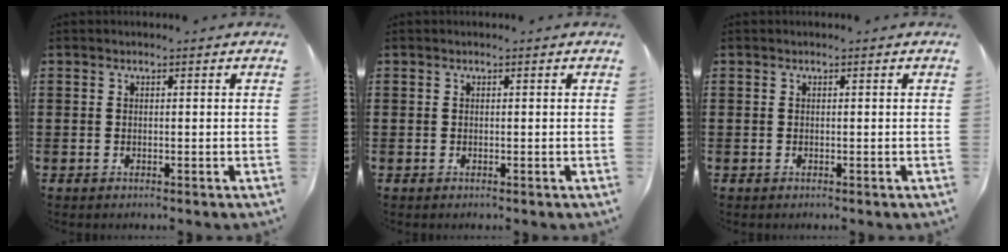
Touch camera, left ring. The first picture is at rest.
{"total": 0.0}
{"total": 0.0}